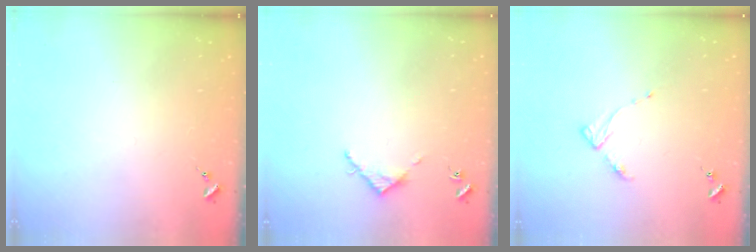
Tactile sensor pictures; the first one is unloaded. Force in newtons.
{"total": 4.0, "press": 4.0, "slide": 0.5}
{"total": 5.0, "press": 4.9, "slide": 0.6}